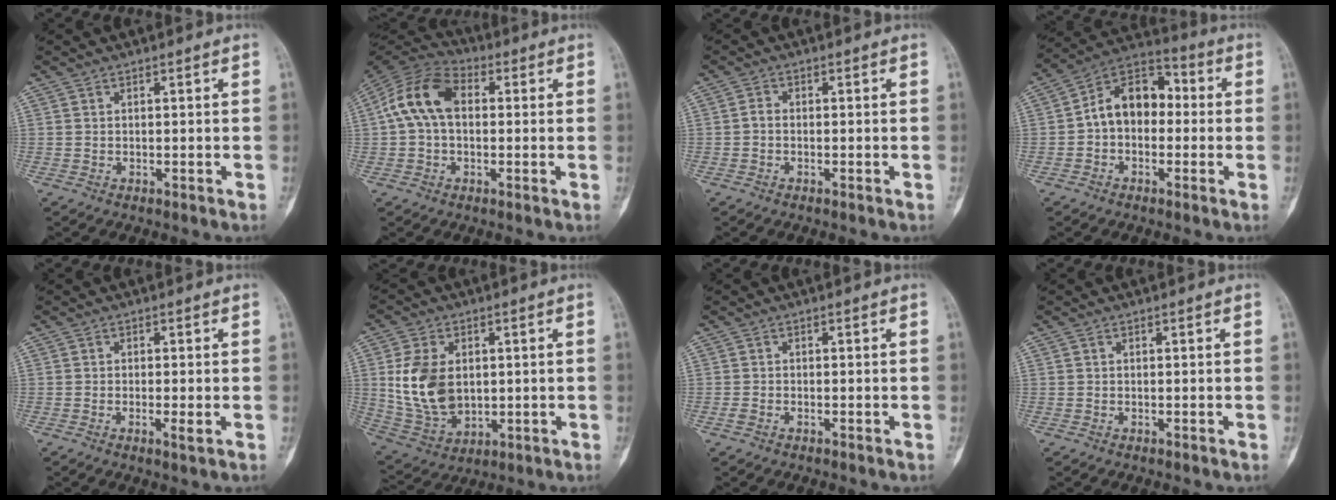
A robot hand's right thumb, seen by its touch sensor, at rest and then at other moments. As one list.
[{"total": 11.6, "force": [1.3, 7.6, 8.7], "torque": [-0.167, 0.033, 0.013]}, {"total": 1.3, "force": [-0.6, 0.8, 0.9], "torque": [-0.018, 0.004, -0.017]}, {"total": 11.7, "force": [-0.3, 8.3, 8.2], "torque": [-0.102, 0.043, -0.022]}, {"total": 1.9, "force": [-0.5, 0.2, 1.8], "torque": [-0.034, -0.006, -0.012]}, {"total": 13.3, "force": [1.3, 9.1, 9.6], "torque": [-0.170, -0.011, 0.042]}, {"total": 1.0, "force": [-0.6, 0.6, 0.6], "torque": [-0.016, 0.000, -0.013]}, {"total": 0.0}]